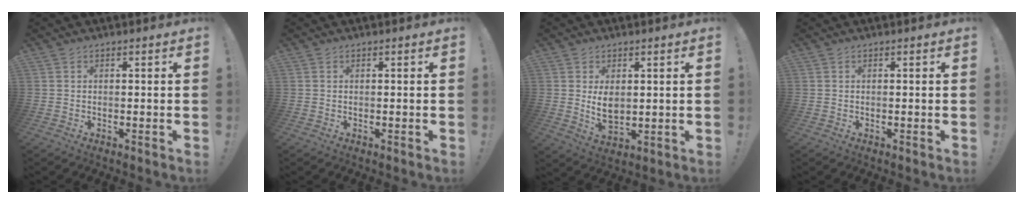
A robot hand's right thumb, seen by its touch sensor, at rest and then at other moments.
{"total": 0.0}
{"total": 6.2, "force": [1.2, 4.0, 4.6], "torque": [-0.061, -0.017, 0.018]}
{"total": 0.0}